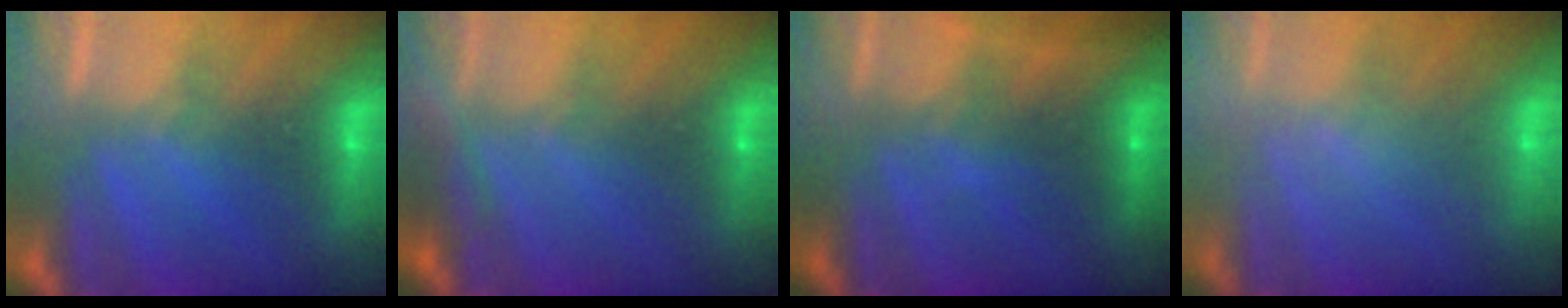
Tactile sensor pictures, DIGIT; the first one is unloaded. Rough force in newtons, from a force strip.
{"total": 6.1}
{"total": 2.4}
{"total": 2.3}